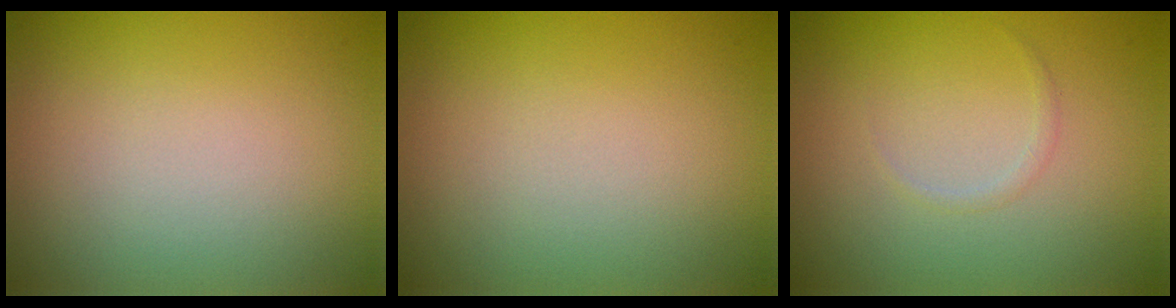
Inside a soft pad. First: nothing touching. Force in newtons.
{"total": 0.0}
{"total": 0.5, "press": 0.5, "slide": 0.0}